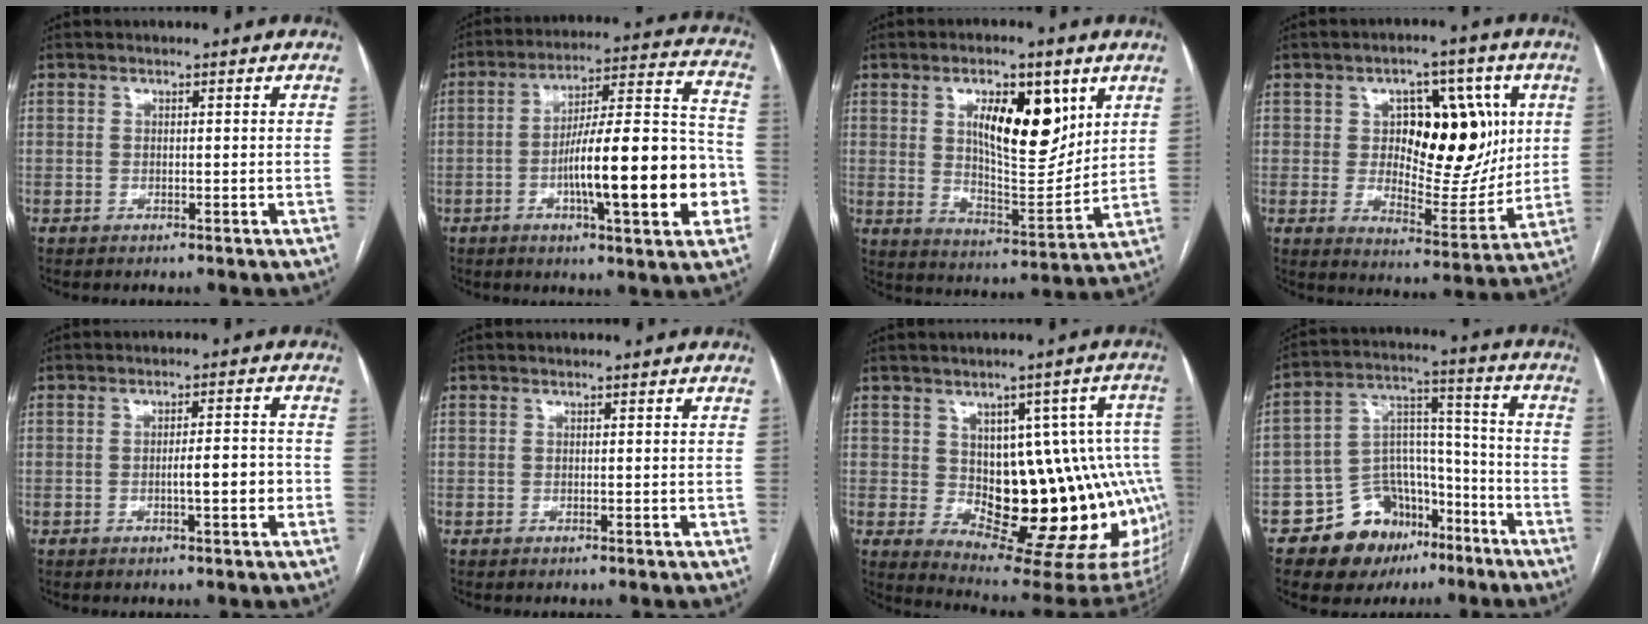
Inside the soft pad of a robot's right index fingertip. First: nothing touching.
{"total": 20.1, "force": [-5.3, 3.2, 19.1], "torque": [-0.266, 0.022, -0.074]}
{"total": 13.8, "force": [5.3, 5.0, 11.7], "torque": [-0.184, 0.002, 0.096]}
{"total": 16.2, "force": [3.1, 8.1, 13.7], "torque": [-0.192, 0.012, 0.058]}
{"total": 4.6, "force": [-1.4, 0.7, 4.3], "torque": [-0.065, 0.008, -0.018]}
{"total": 0.0}
{"total": 19.5, "force": [-1.4, 7.7, 17.9], "torque": [-0.149, 0.028, 0.005]}
{"total": 14.3, "force": [-8.8, 9.6, 5.9], "torque": [-0.087, 0.063, -0.132]}